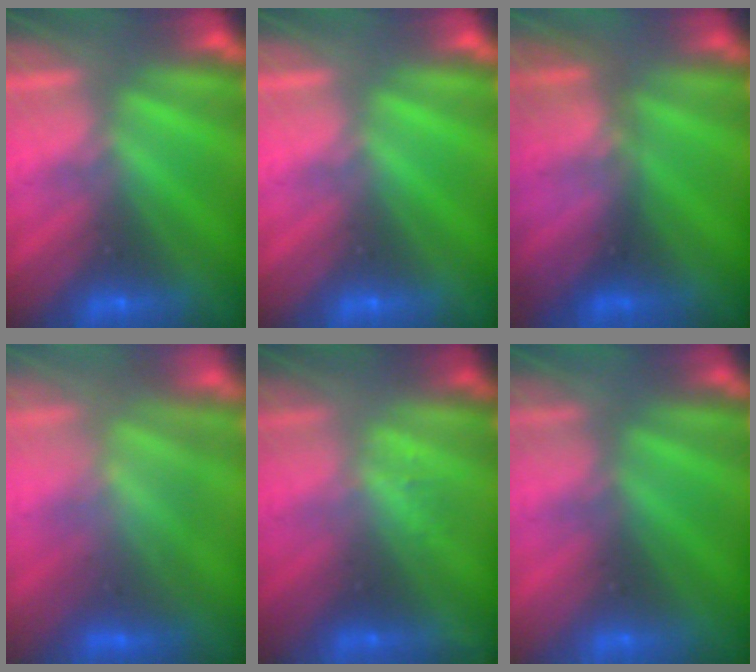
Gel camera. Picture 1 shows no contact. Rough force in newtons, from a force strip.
{"total": 0.0}
{"total": 2.8}
{"total": 3.9}
{"total": 1.1}
{"total": 2.4}